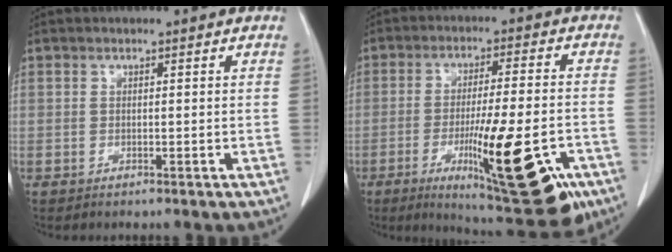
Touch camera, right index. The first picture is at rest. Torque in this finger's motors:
{"motor_torque": [1.84, -0.30, 0.59, 0.20]}